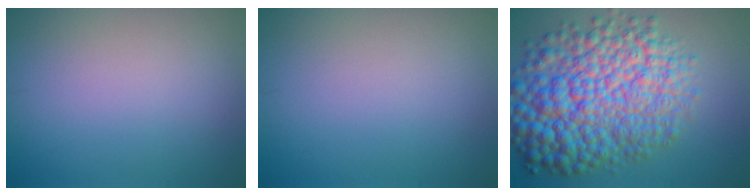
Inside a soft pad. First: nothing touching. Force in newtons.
{"total": 0.0}
{"total": 13.0, "press": 13.0, "slide": 0.3}